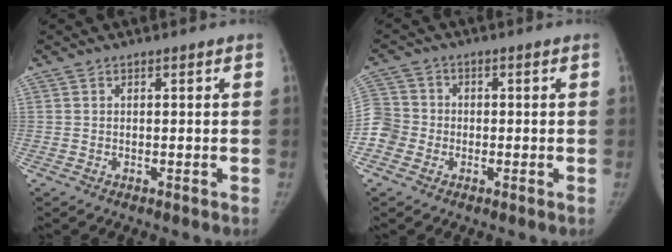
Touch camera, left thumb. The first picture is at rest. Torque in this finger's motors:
{"motor_torque": [-0.53, 1.87, -0.02, 0.07, 0.41]}